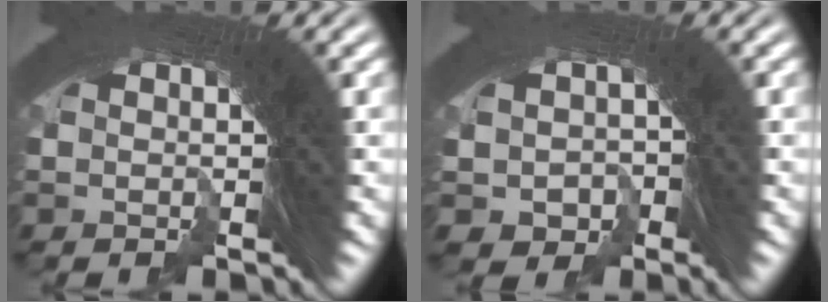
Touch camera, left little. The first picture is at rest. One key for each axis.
{"total": 4.2, "fx": -2.7, "fy": 3.2, "fz": -0.5, "tx": -0.009, "ty": -0.025, "tz": -0.037}